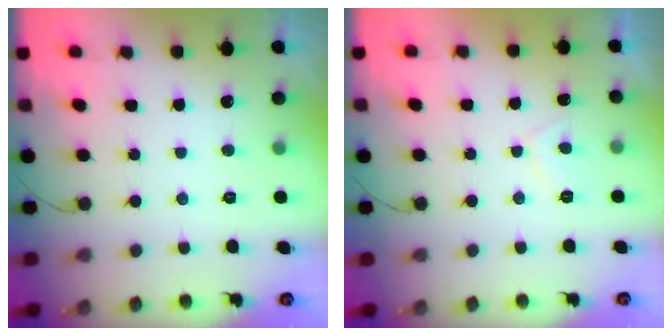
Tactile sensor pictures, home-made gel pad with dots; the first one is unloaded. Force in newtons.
{"total": 2.1, "press": 2.0, "slide": 0.7}